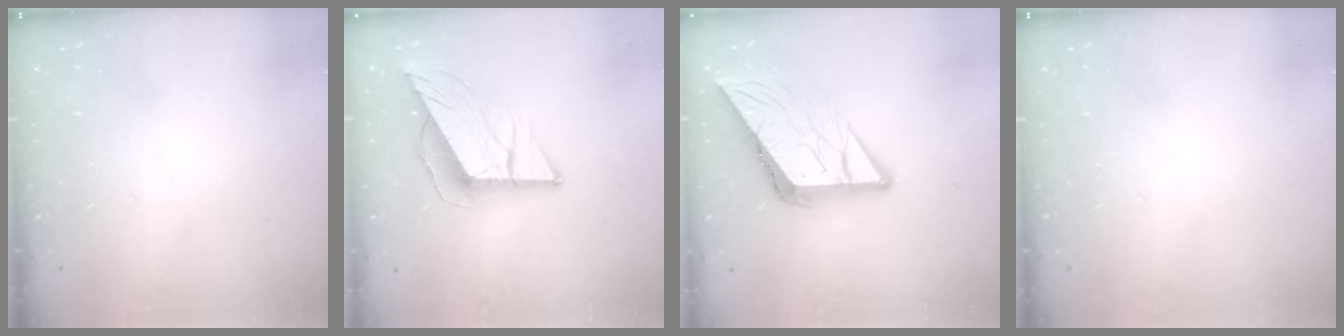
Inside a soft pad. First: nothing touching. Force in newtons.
{"total": 12.4, "press": 12.3, "slide": 1.5}
{"total": 11.2, "press": 11.2, "slide": 1.1}
{"total": 0.0}